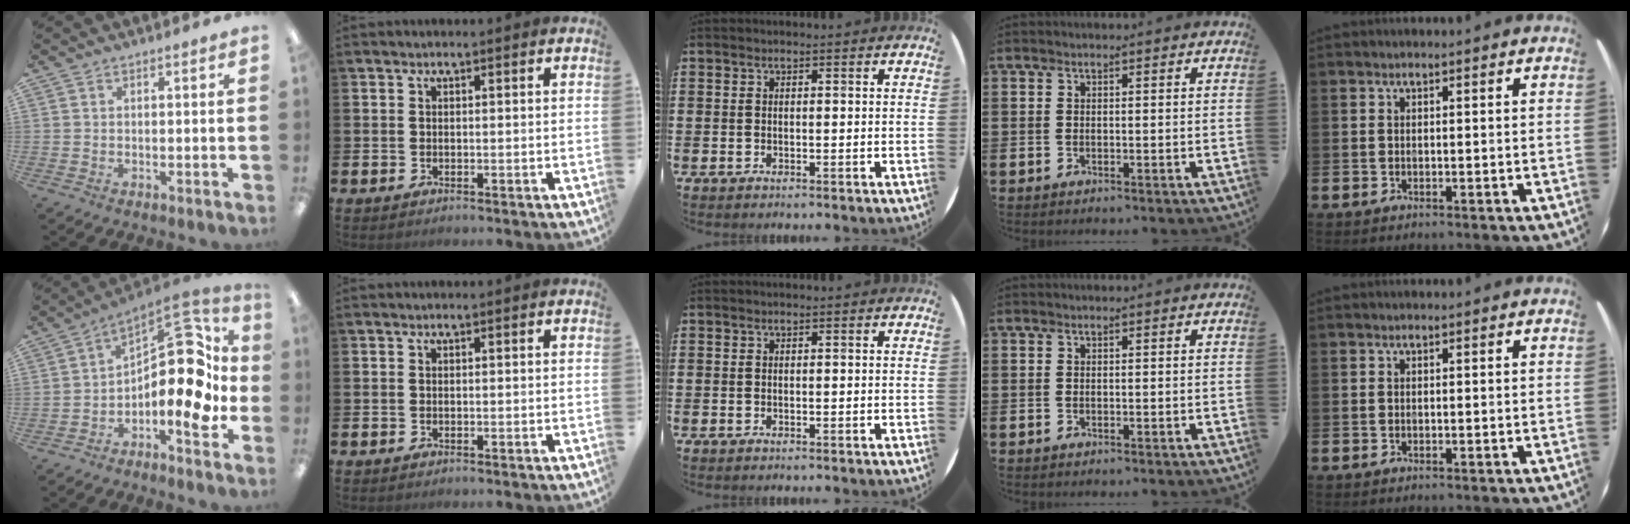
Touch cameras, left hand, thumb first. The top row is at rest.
{"thumb": {"total": 16.7, "force": [0.7, 7.8, 14.7], "torque": [-0.195, -0.018, 0.011]}}